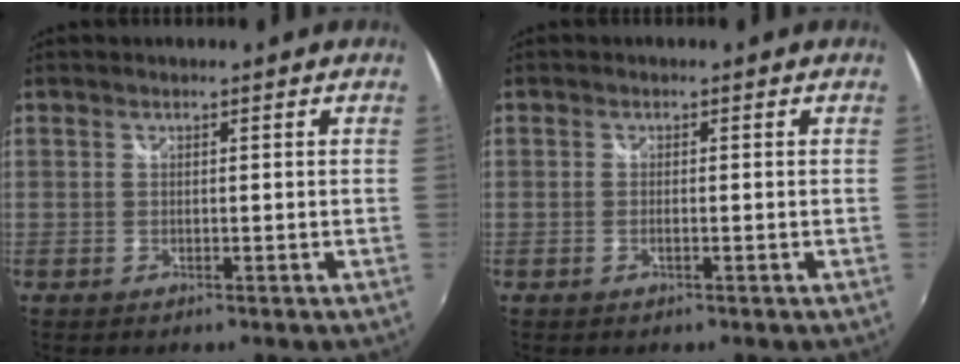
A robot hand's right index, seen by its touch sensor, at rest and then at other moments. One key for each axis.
{"total": 1.1, "fx": -0.4, "fy": 0.2, "fz": 1.0, "tx": -0.021, "ty": -0.001, "tz": -0.008}